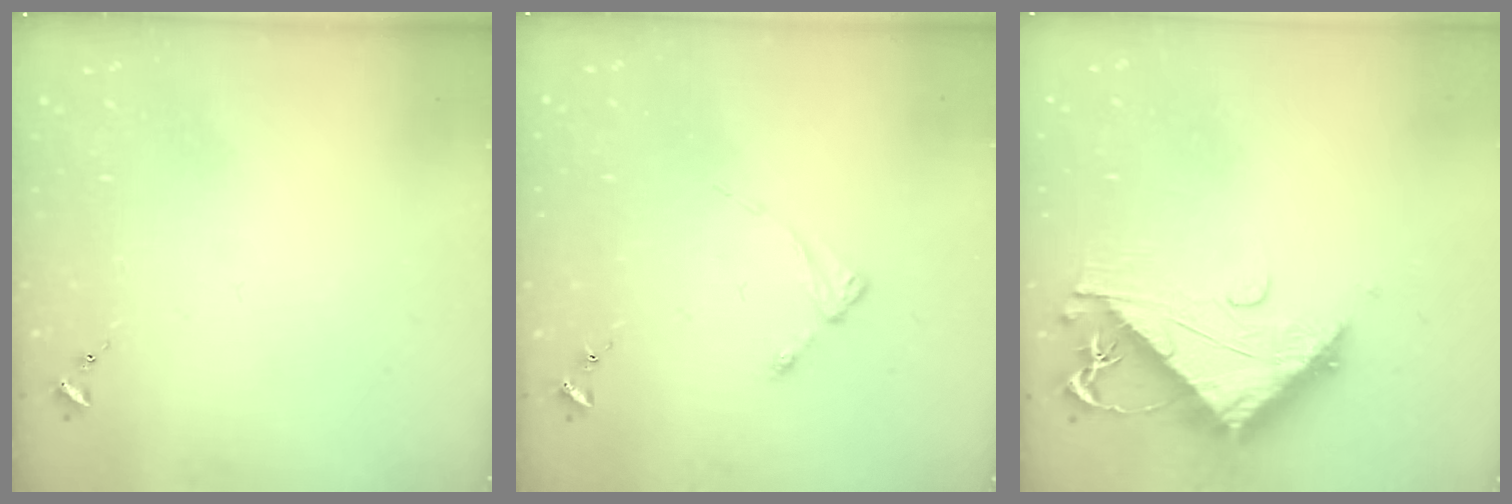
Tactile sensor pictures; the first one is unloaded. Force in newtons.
{"total": 2.4, "press": 2.4, "slide": 0.3}
{"total": 10.1, "press": 10.0, "slide": 1.0}